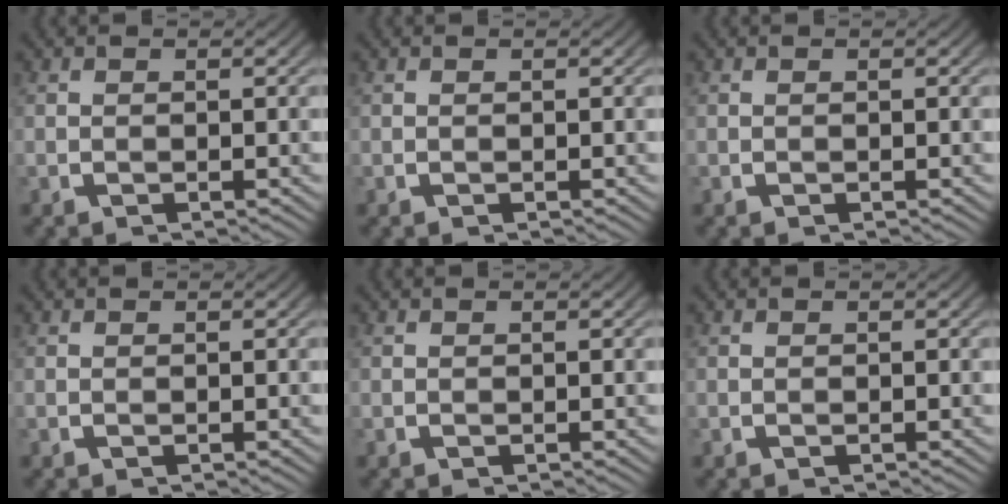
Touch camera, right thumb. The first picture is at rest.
{"total": 0.0}
{"total": 0.0}
{"total": 0.0}
{"total": 0.0}
{"total": 0.0}